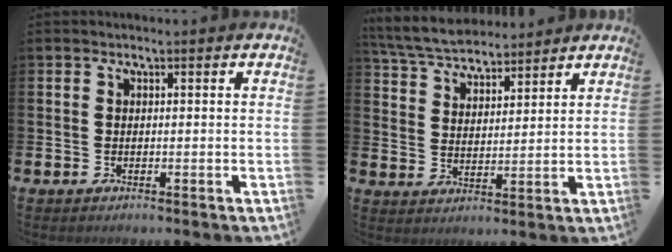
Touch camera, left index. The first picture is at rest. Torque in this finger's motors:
{"motor_torque": [0.98, -1.16, 0.37, 0.07]}